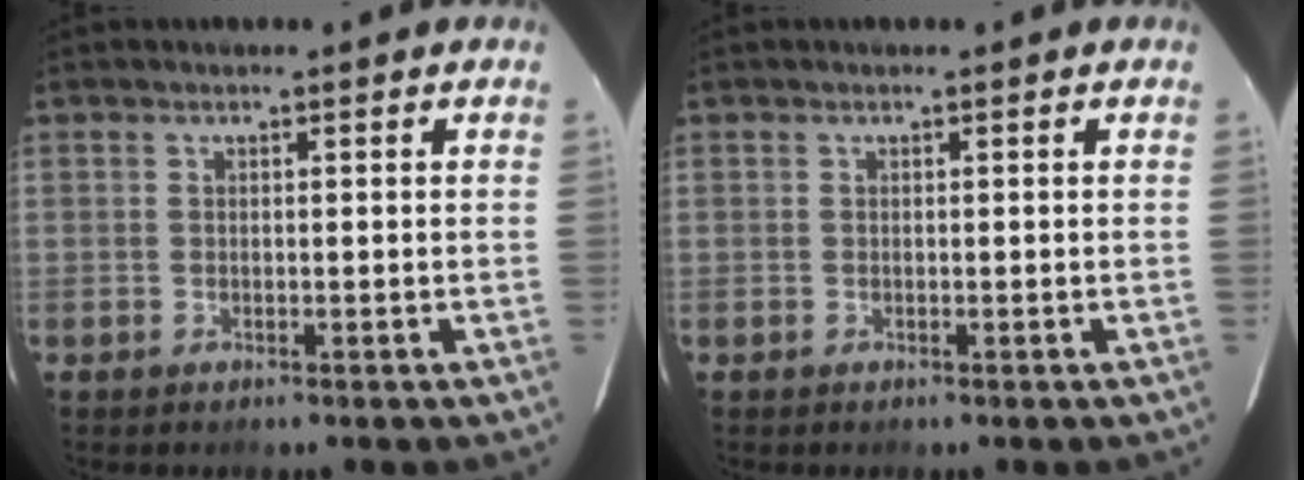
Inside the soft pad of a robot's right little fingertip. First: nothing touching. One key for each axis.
{"total": 0.0}